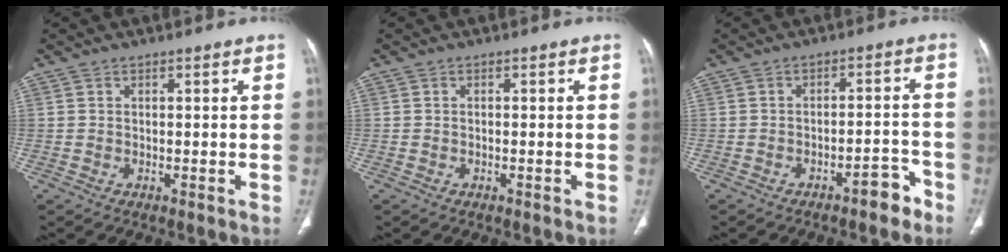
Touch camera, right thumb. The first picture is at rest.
{"total": 0.0}
{"total": 4.6, "force": [-3.5, 1.6, 2.6], "torque": [-0.025, 0.043, -0.045]}